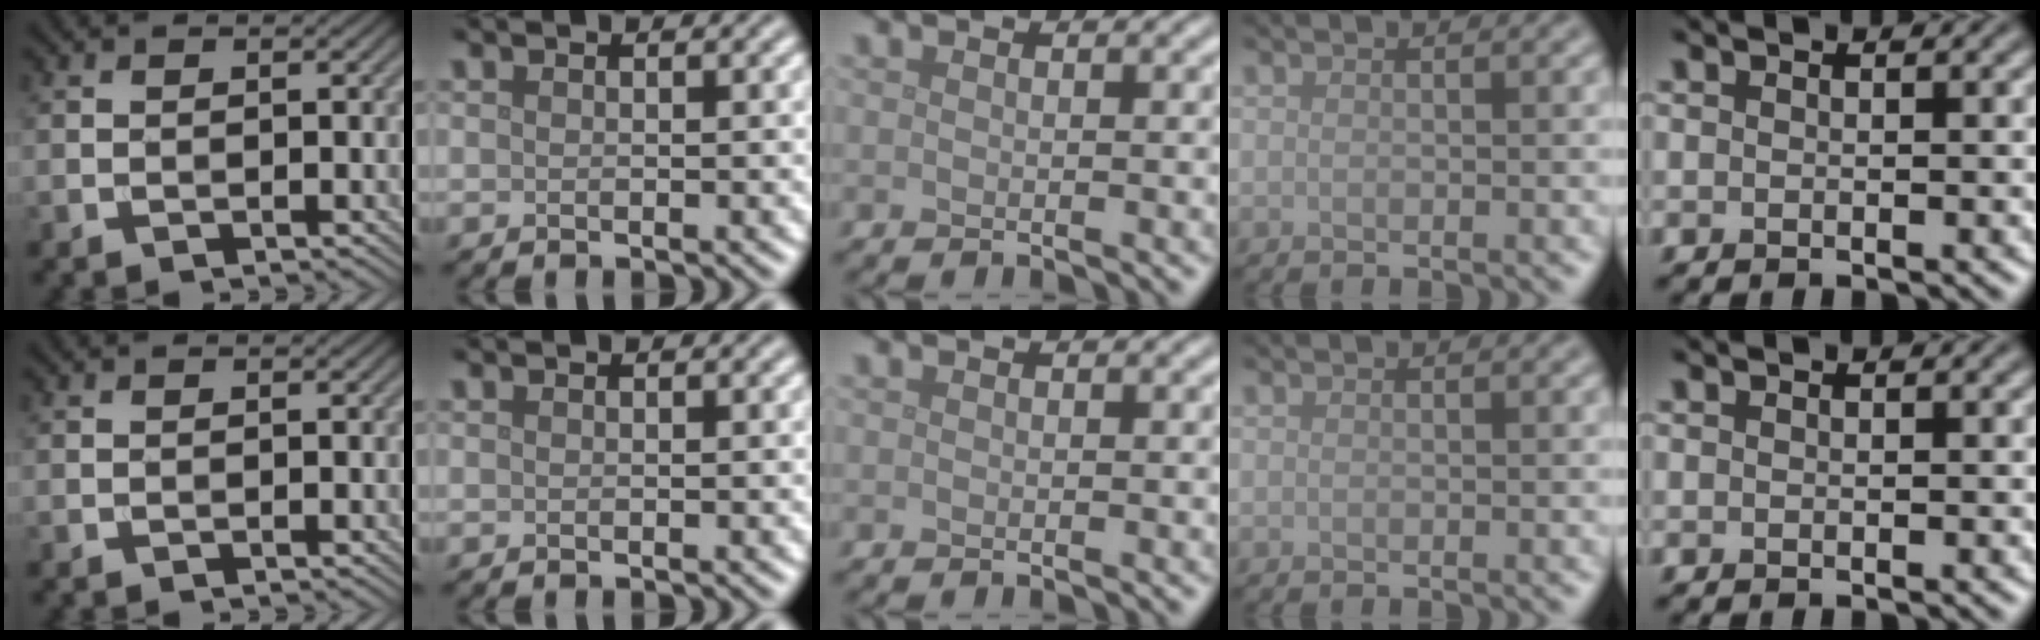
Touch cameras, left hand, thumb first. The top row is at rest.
{}